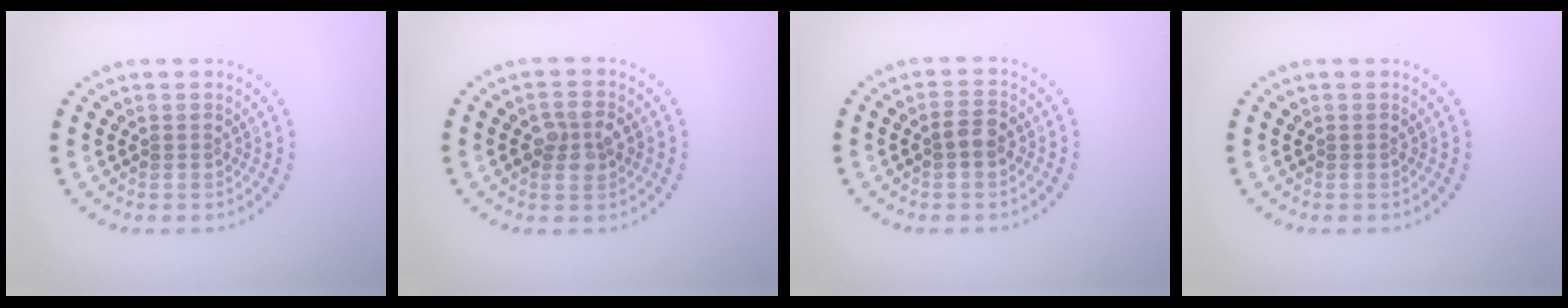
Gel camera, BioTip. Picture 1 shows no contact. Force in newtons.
{"total": 2.4, "press": 2.4, "slide": 0.2}
{"total": 1.8, "press": 1.8, "slide": 0.1}
{"total": 0.0}